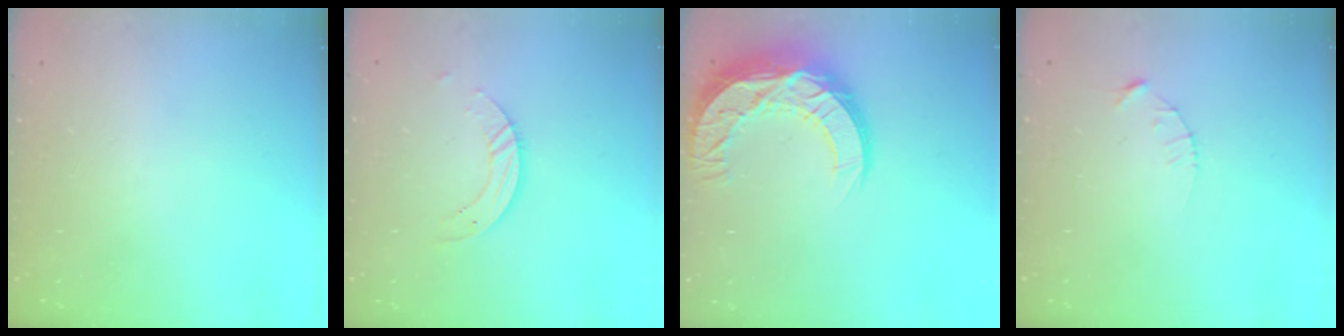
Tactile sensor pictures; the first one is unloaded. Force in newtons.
{"total": 4.6, "press": 4.6, "slide": 0.5}
{"total": 16.0, "press": 16.0, "slide": 1.3}
{"total": 2.1, "press": 2.1, "slide": 0.3}